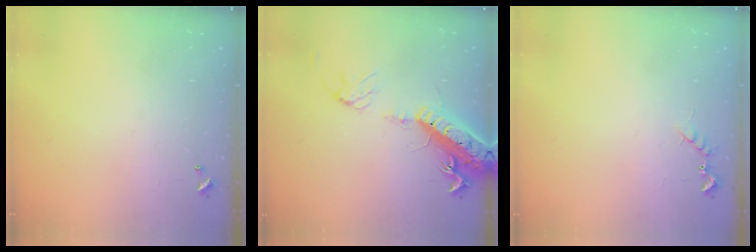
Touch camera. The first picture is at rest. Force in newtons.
{"total": 18.0, "press": 17.6, "slide": 4.1}
{"total": 6.0, "press": 6.0, "slide": 0.6}